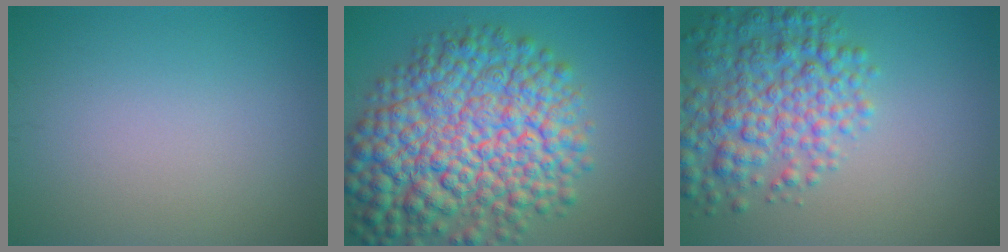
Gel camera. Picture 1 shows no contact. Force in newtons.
{"total": 13.3, "press": 13.2, "slide": 0.4}
{"total": 6.6, "press": 6.6, "slide": 0.2}